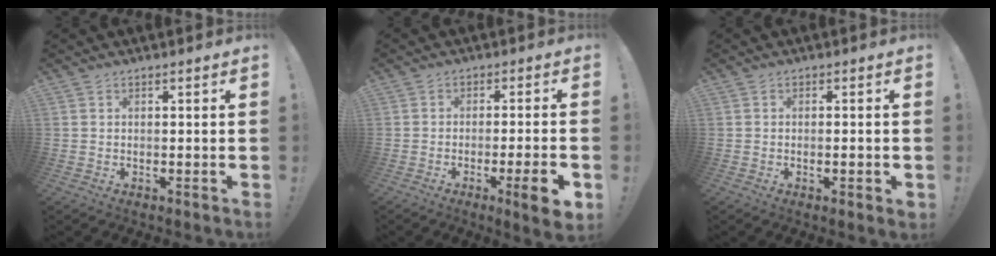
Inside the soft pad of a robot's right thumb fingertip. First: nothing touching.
{"total": 8.1, "force": [-3.2, 0.3, 7.4], "torque": [-0.110, 0.005, -0.050]}
{"total": 1.6, "force": [-0.6, 0.2, 1.5], "torque": [-0.030, 0.004, -0.007]}